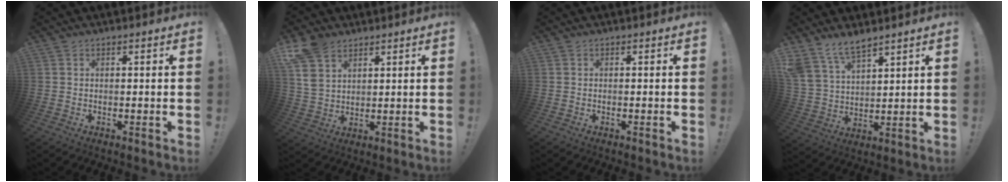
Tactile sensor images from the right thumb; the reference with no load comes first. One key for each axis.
{"total": 9.5, "fx": 6.2, "fy": 5.6, "fz": 4.5, "tx": -0.083, "ty": -0.019, "tz": 0.125}
{"total": 0.0}
{"total": 9.2, "fx": 7.8, "fy": 3.5, "fz": 3.5, "tx": -0.083, "ty": -0.042, "tz": 0.156}